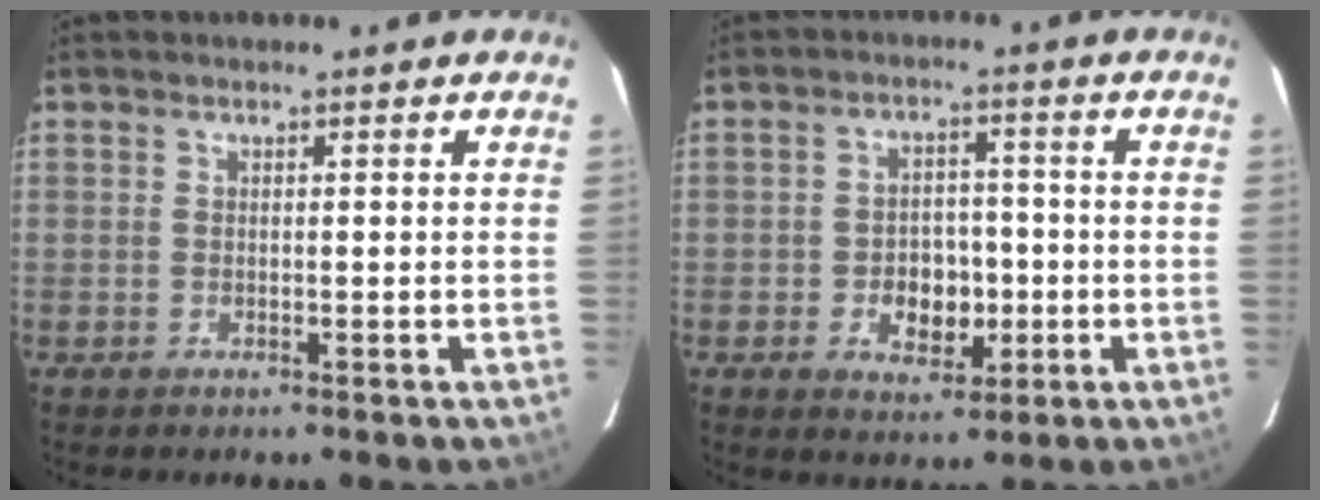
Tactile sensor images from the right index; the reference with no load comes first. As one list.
[{"total": 7.1, "force": [-2.0, 5.2, 4.3], "torque": [-0.088, 0.006, -0.022]}]